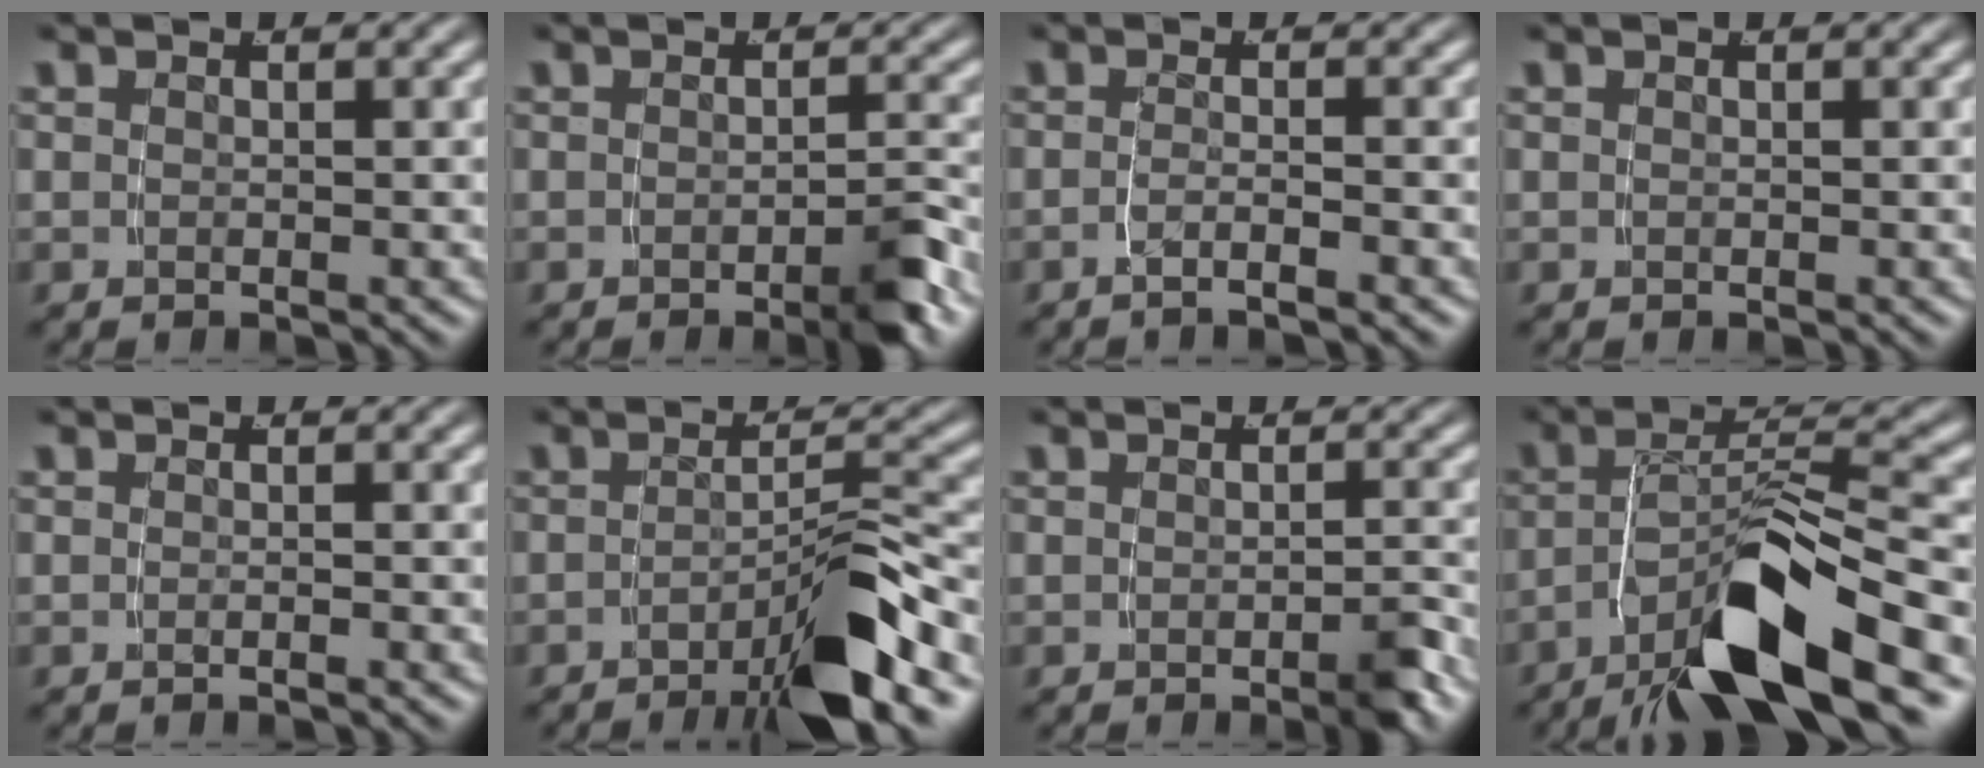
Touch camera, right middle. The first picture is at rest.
{"total": 2.7, "force": [-1.7, 0.1, 2.0], "torque": [-0.024, 0.000, -0.034]}
{"total": 2.1, "force": [-1.8, -0.8, 0.8], "torque": [-0.020, -0.006, -0.031]}
{"total": 0.0}
{"total": 0.6, "force": [-0.5, -0.3, 0.0], "torque": [-0.004, 0.003, -0.010]}
{"total": 5.8, "force": [-3.8, 0.0, 4.4], "torque": [-0.053, -0.001, -0.060]}
{"total": 1.8, "force": [-1.3, 0.0, 1.3], "torque": [-0.017, 0.001, -0.025]}
{"total": 8.6, "force": [-4.9, 1.8, 6.8], "torque": [-0.094, 0.000, -0.078]}